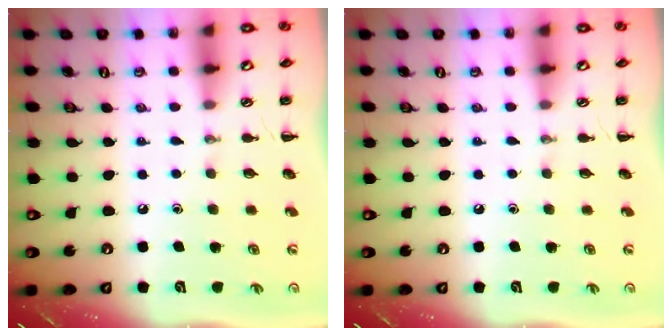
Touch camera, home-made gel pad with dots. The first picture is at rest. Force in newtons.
{"total": 0.0}